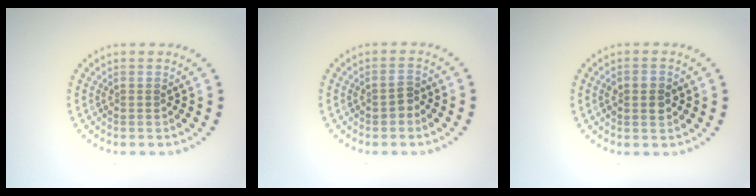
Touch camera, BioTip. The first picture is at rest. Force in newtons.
{"total": 1.2, "press": 1.2, "slide": 0.3}
{"total": 2.7, "press": 2.7, "slide": 0.2}